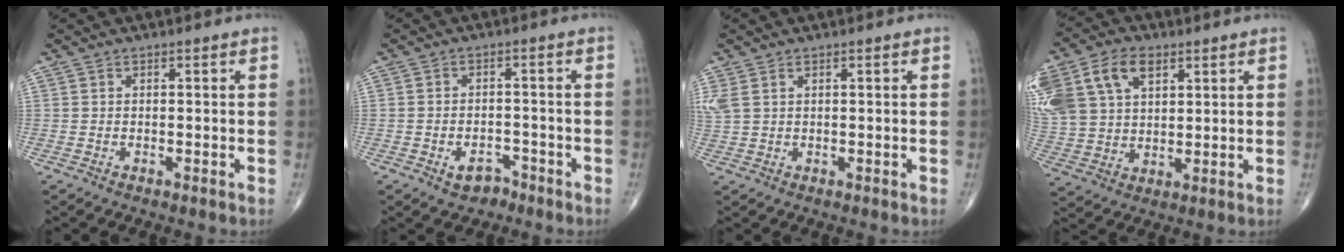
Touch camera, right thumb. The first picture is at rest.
{"total": 3.7, "force": [-2.3, 2.4, 1.5], "torque": [-0.011, 0.021, -0.033]}
{"total": 3.4, "force": [1.5, 2.0, 2.3], "torque": [-0.078, 0.015, 0.040]}
{"total": 20.3, "force": [8.5, 13.8, 12.2], "torque": [-0.292, 0.028, 0.170]}